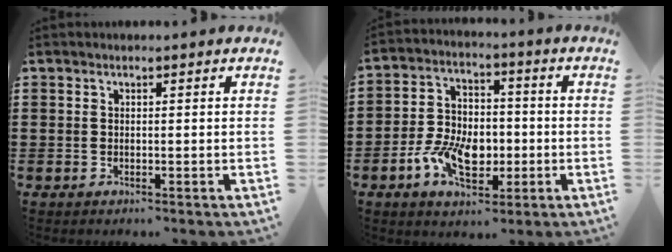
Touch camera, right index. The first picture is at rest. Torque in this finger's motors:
{"motor_torque": [1.86, 0.28, 0.50, 0.15]}